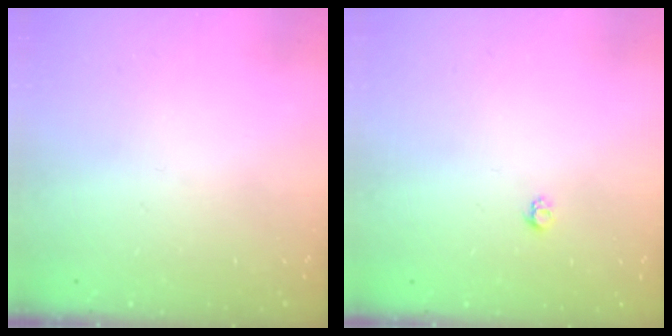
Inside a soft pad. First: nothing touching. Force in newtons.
{"total": 3.2, "press": 3.2, "slide": 0.3}